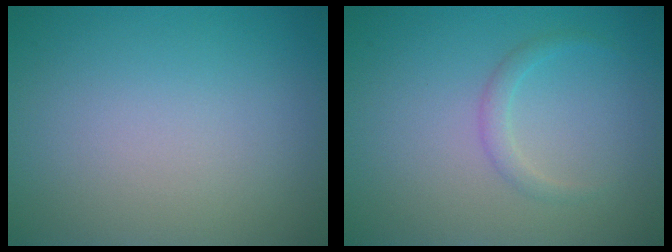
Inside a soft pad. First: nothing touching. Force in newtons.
{"total": 1.2, "press": 1.2, "slide": 0.0}